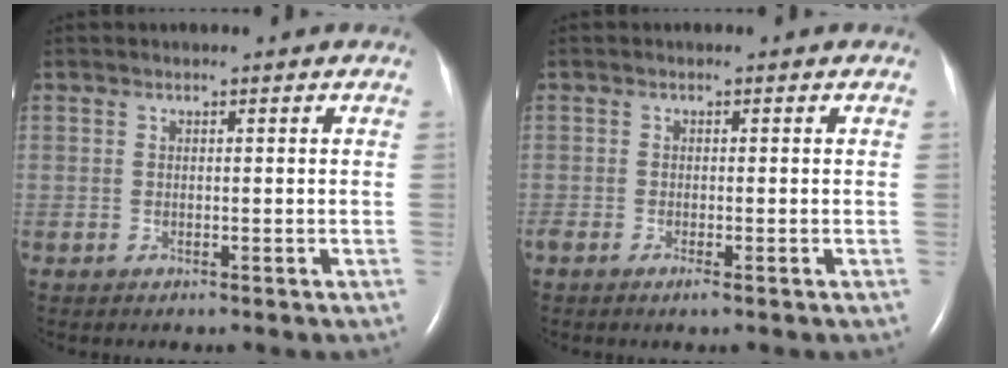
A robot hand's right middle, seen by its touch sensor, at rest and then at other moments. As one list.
[{"total": 1.1, "force": [-0.7, 0.1, 0.8], "torque": [-0.021, -0.004, -0.013]}]